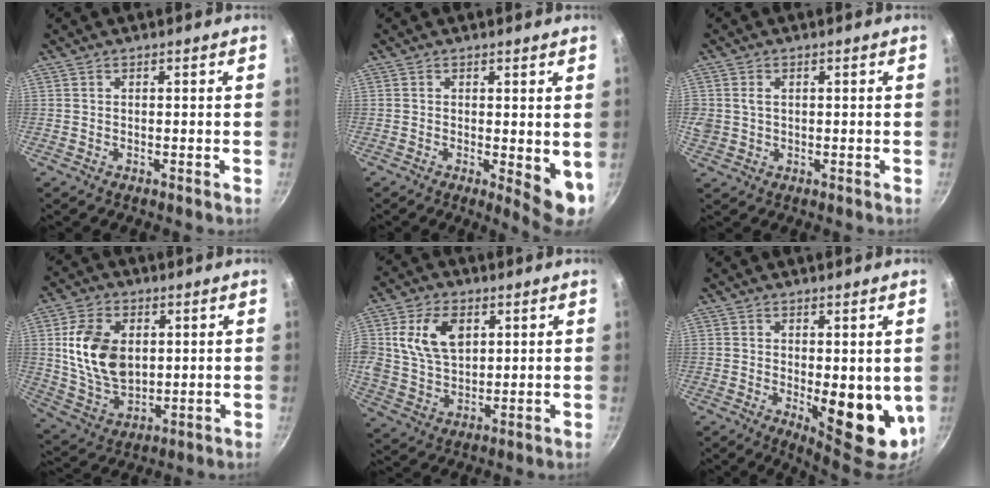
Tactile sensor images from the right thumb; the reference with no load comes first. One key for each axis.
{"total": 6.3, "fx": -0.1, "fy": 2.3, "fz": 5.8, "tx": -0.068, "ty": -0.012, "tz": 0.002}
{"total": 3.1, "fx": 0.6, "fy": 2.5, "fz": 1.7, "tx": -0.023, "ty": 0.001, "tz": 0.013}
{"total": 14.4, "fx": 2.4, "fy": 9.8, "fz": 10.3, "tx": -0.174, "ty": -0.015, "tz": 0.055}
{"total": 11.7, "fx": 3.5, "fy": 7.7, "fz": 8.0, "tx": -0.135, "ty": -0.009, "tz": 0.064}
{"total": 12.3, "fx": -0.7, "fy": 5.3, "fz": 11.1, "tx": -0.125, "ty": -0.022, "tz": 0.005}